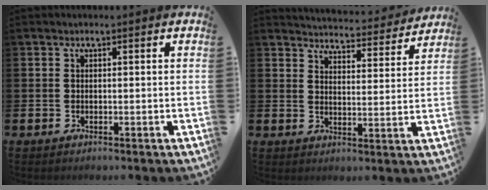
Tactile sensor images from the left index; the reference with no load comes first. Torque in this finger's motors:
{"motor_torque": [0.36, -1.78, 0.28, 0.07]}